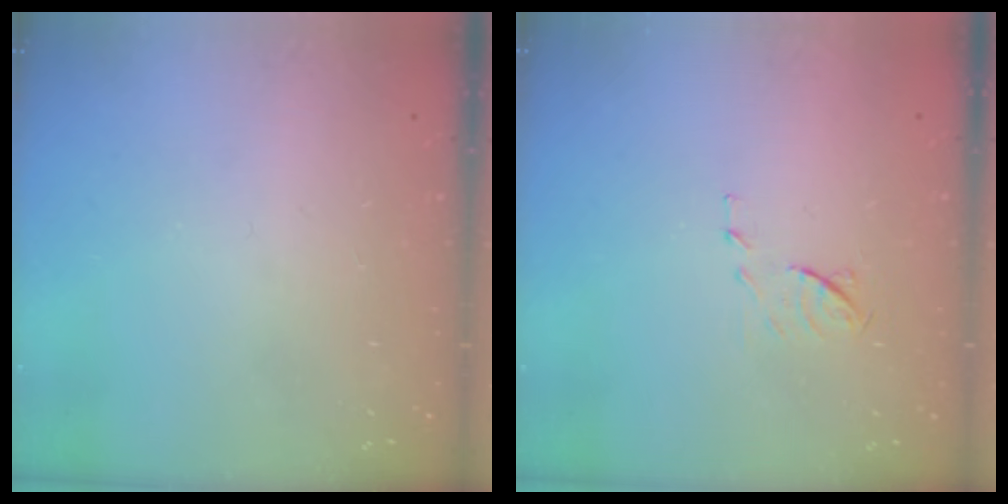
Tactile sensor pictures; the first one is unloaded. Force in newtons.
{"total": 6.9, "press": 6.9, "slide": 0.7}